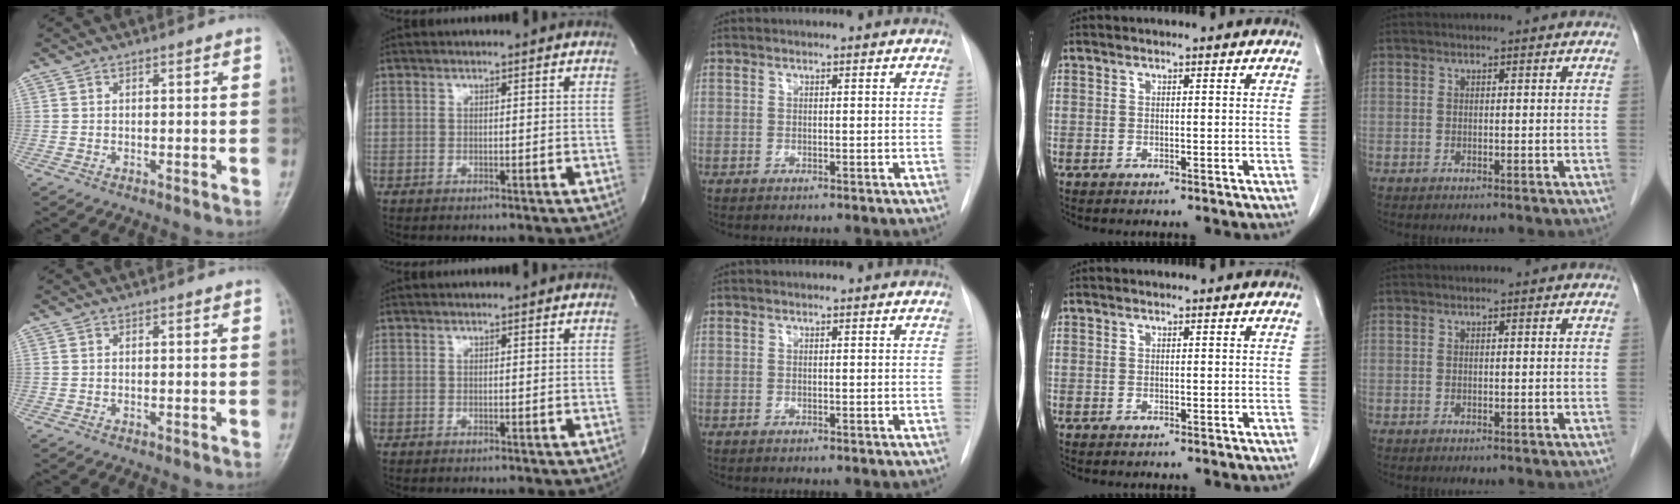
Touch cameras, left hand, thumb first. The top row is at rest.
{}